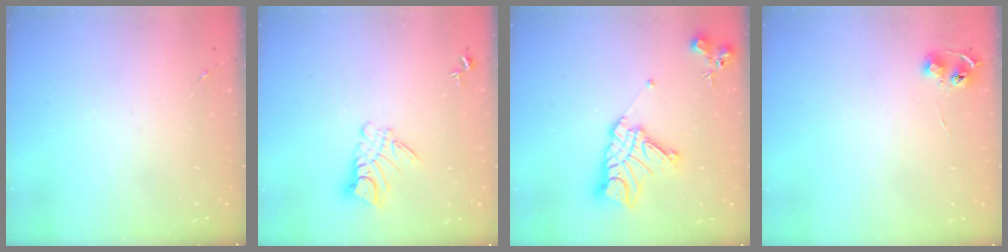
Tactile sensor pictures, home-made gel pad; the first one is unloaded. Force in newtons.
{"total": 9.2, "press": 9.2, "slide": 0.9}
{"total": 16.1, "press": 16.0, "slide": 1.6}
{"total": 6.4, "press": 6.4, "slide": 0.7}